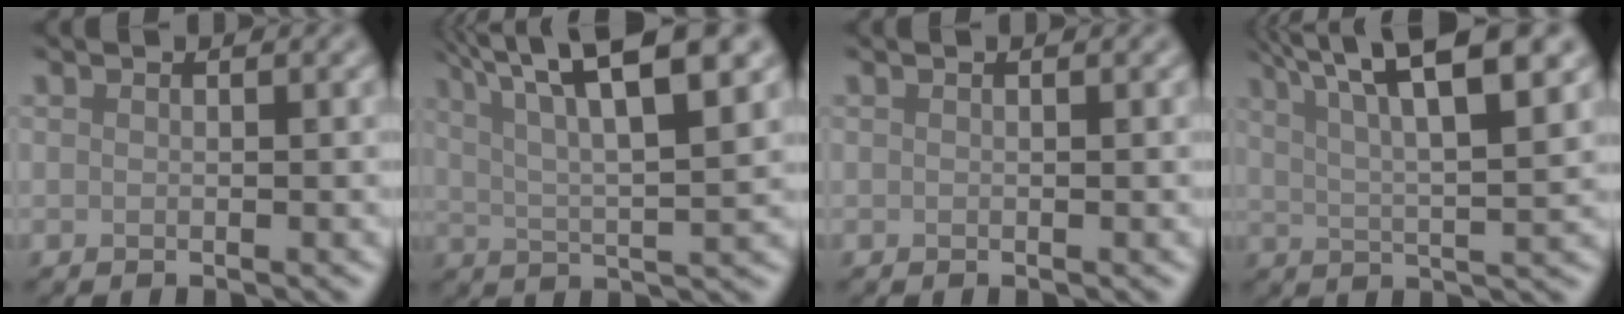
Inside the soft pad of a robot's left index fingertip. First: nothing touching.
{"total": 9.7, "force": [5.4, 2.2, 7.8], "torque": [-0.118, 0.021, 0.084]}
{"total": 0.0}
{"total": 9.7, "force": [5.6, 2.3, 7.6], "torque": [-0.109, 0.025, 0.078]}